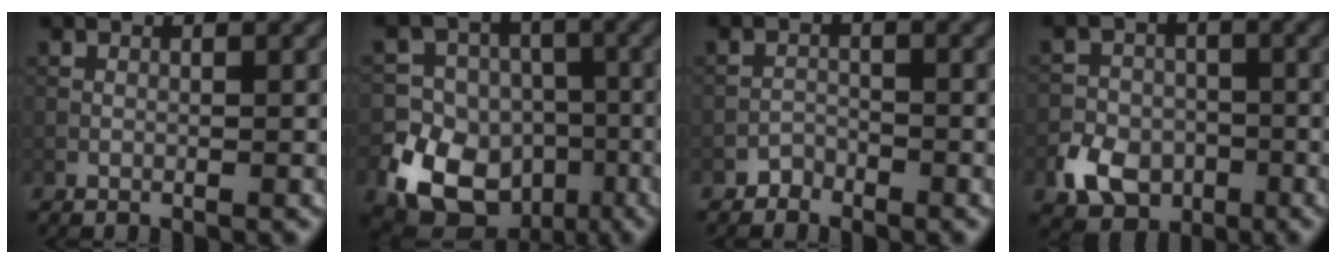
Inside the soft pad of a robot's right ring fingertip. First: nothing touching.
{"total": 14.3, "force": [-6.3, 12.1, 4.3], "torque": [-0.086, -0.048, -0.116]}
{"total": 1.1, "force": [-0.9, 0.6, -0.1], "torque": [0.004, 0.008, -0.015]}
{"total": 4.6, "force": [-2.0, 3.6, 2.0], "torque": [-0.035, -0.006, -0.039]}